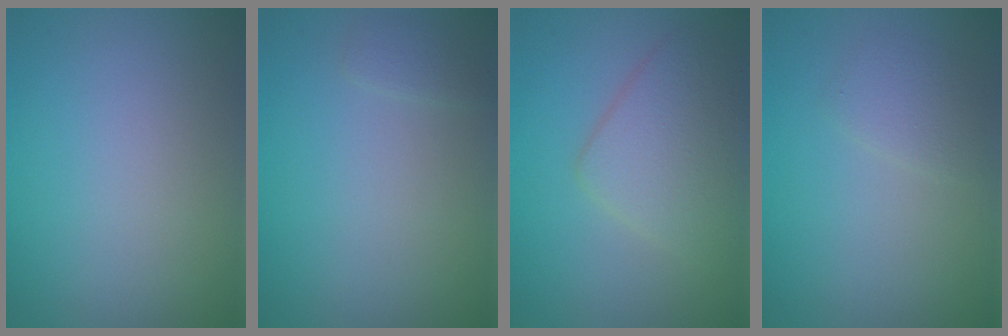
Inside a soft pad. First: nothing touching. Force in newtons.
{"total": 0.9, "press": 0.9, "slide": 0.0}
{"total": 4.4, "press": 4.4, "slide": 0.1}
{"total": 1.6, "press": 1.6, "slide": 0.1}